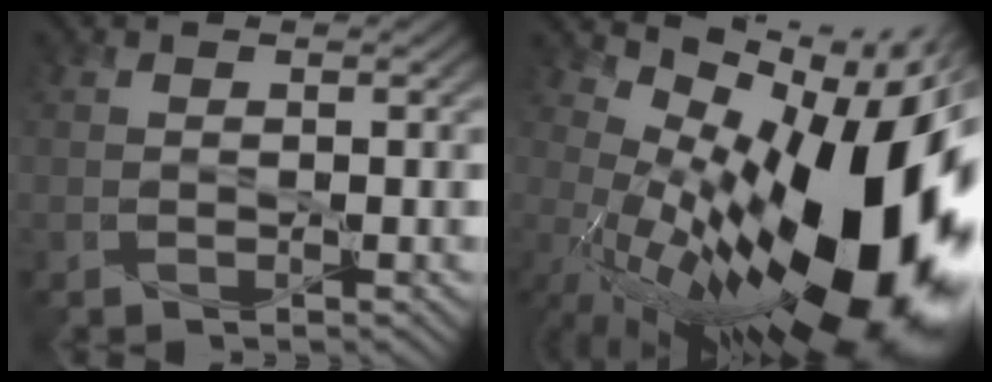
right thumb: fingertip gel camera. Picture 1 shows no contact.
{"total": 21.2, "force": [-0.6, 9.7, 18.9], "torque": [-0.297, -0.010, -0.015]}